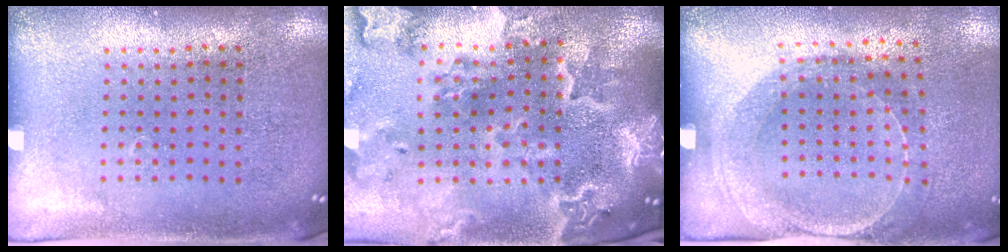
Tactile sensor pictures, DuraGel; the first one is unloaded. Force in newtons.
{"total": 4.6, "press": 3.8, "slide": 2.7}
{"total": 1.5, "press": 1.5, "slide": 0.4}